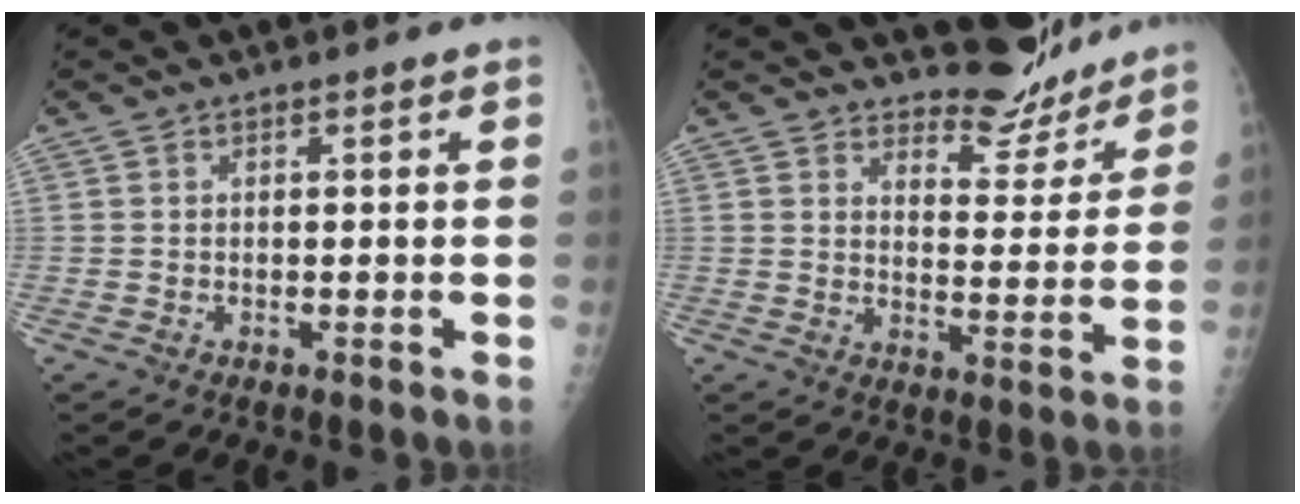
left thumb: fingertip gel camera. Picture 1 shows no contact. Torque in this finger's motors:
{"motor_torque": [0.20, 0.20, 0.67, -0.44, -0.01]}